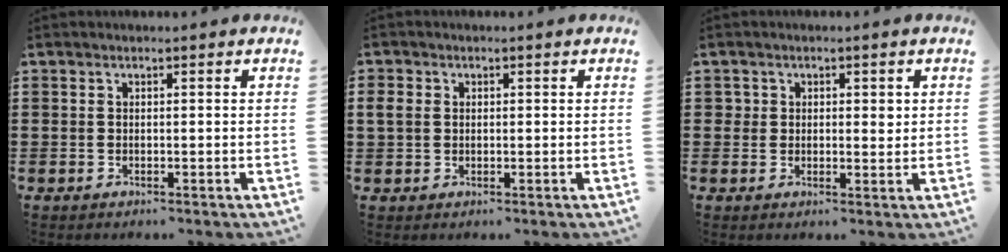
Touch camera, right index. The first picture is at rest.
{"total": 2.2, "force": [0.3, 1.9, 1.0], "torque": [-0.032, 0.005, 0.002]}
{"total": 2.2, "force": [0.6, 1.9, 1.0], "torque": [-0.018, 0.008, 0.007]}